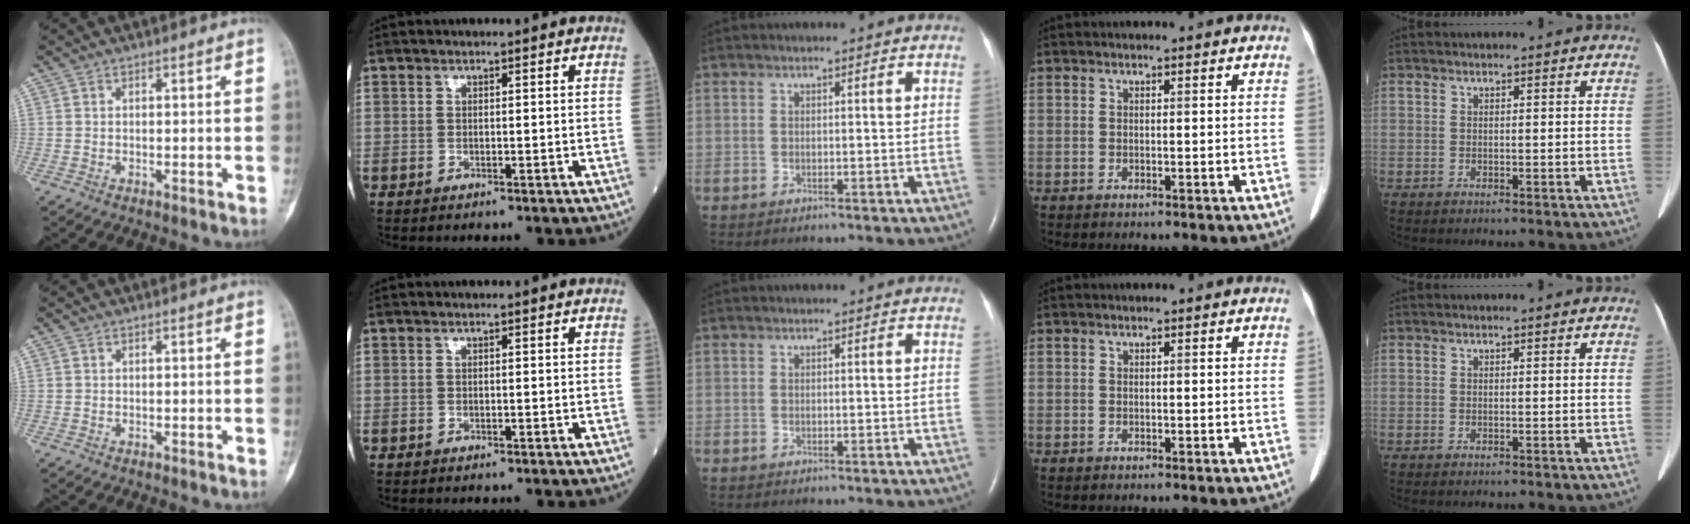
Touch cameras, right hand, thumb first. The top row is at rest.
{}